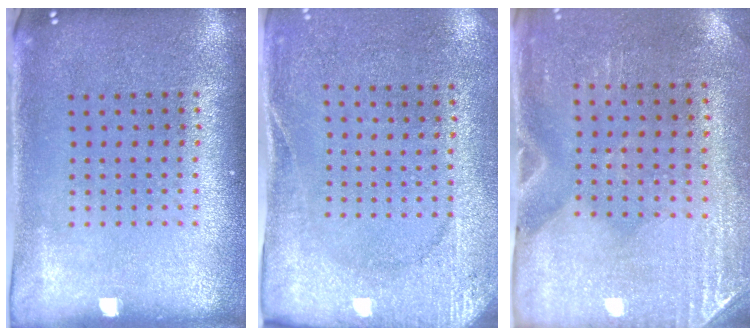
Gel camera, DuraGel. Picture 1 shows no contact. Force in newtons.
{"total": 2.7, "press": 2.3, "slide": 1.3}
{"total": 2.9, "press": 2.5, "slide": 1.4}